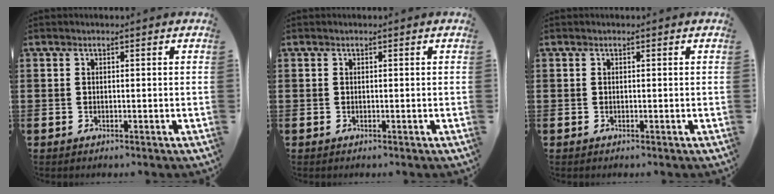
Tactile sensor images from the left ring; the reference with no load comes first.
{"total": 0.0}
{"total": 0.0}